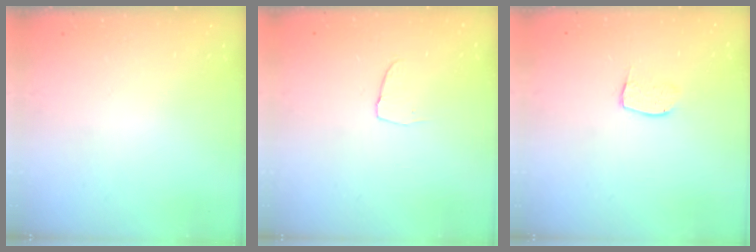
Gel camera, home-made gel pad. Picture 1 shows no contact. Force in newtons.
{"total": 4.3, "press": 4.3, "slide": 0.3}
{"total": 6.6, "press": 6.5, "slide": 0.5}